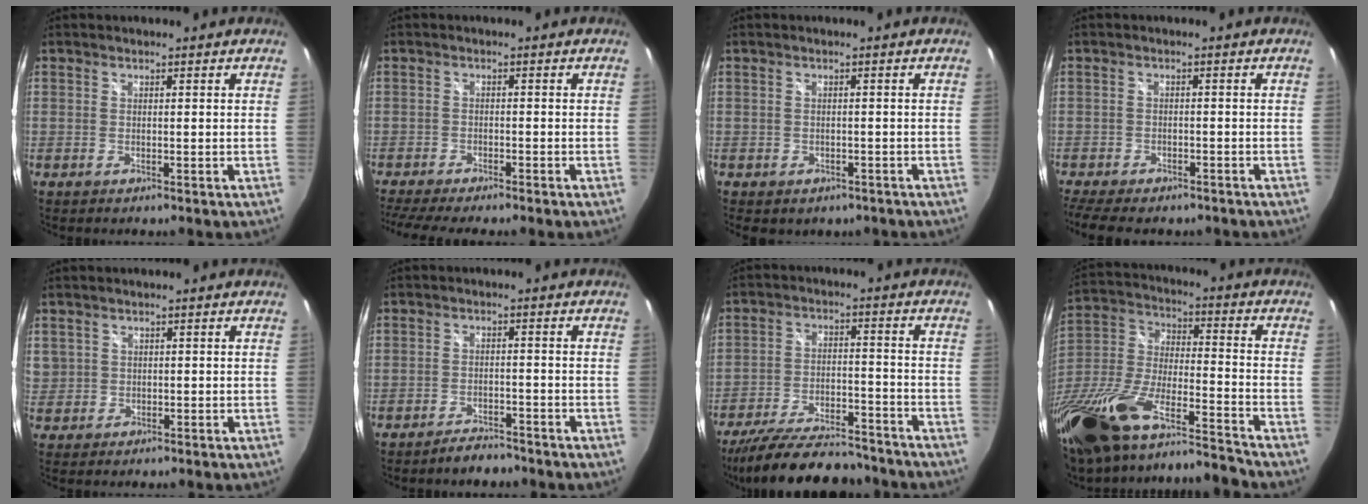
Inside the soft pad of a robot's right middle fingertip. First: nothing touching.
{"total": 6.8, "force": [-6.1, 0.1, 3.1], "torque": [-0.081, -0.024, -0.102]}
{"total": 3.2, "force": [-1.8, 2.4, 1.2], "torque": [-0.030, -0.010, -0.017]}
{"total": 9.4, "force": [-7.6, 3.5, 4.3], "torque": [-0.105, -0.029, -0.121]}
{"total": 3.7, "force": [0.8, 3.5, 0.8], "torque": [-0.009, 0.004, 0.015]}
{"total": 3.9, "force": [-3.6, 1.3, 1.0], "torque": [-0.029, 0.002, -0.056]}
{"total": 20.7, "force": [-17.8, 5.4, 9.2], "torque": [-0.181, -0.021, -0.263]}
{"total": 25.7, "force": [-18.7, 5.7, 16.7], "torque": [-0.328, -0.046, -0.334]}